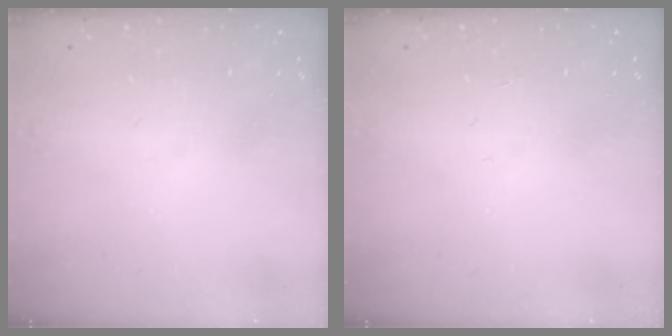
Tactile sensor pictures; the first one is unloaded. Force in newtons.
{"total": 0.0}